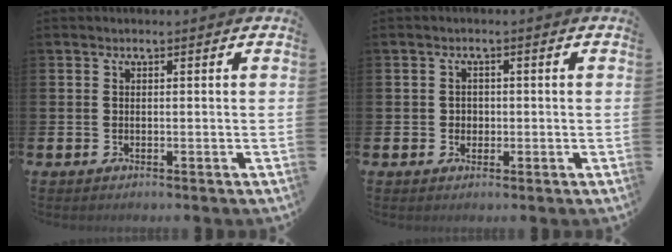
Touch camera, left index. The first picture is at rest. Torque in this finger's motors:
{"motor_torque": [-0.21, 0.02, -0.01, 0.02]}